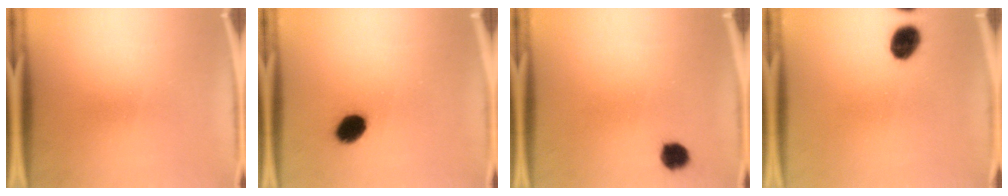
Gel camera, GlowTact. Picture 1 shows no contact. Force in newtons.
{"total": 6.7}
{"total": 4.1}
{"total": 6.5}